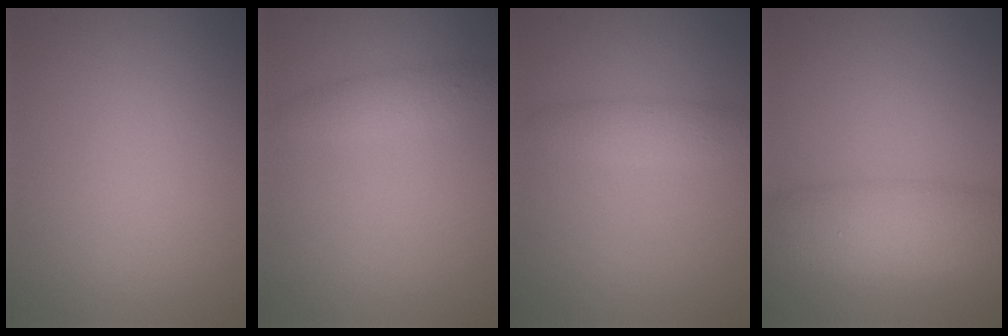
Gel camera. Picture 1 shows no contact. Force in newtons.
{"total": 1.7, "press": 1.7, "slide": 0.1}
{"total": 2.0, "press": 2.0, "slide": 0.1}
{"total": 6.8, "press": 6.8, "slide": 0.2}